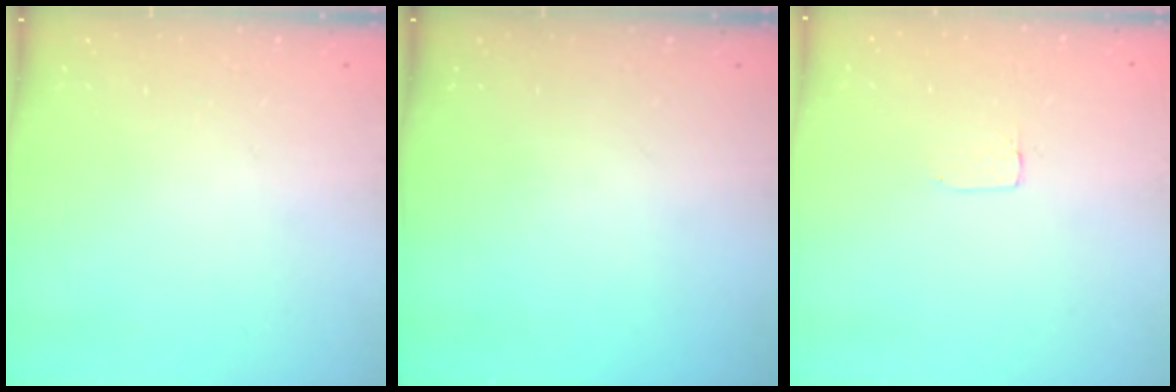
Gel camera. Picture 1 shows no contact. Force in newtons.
{"total": 0.0}
{"total": 2.0, "press": 2.0, "slide": 0.0}